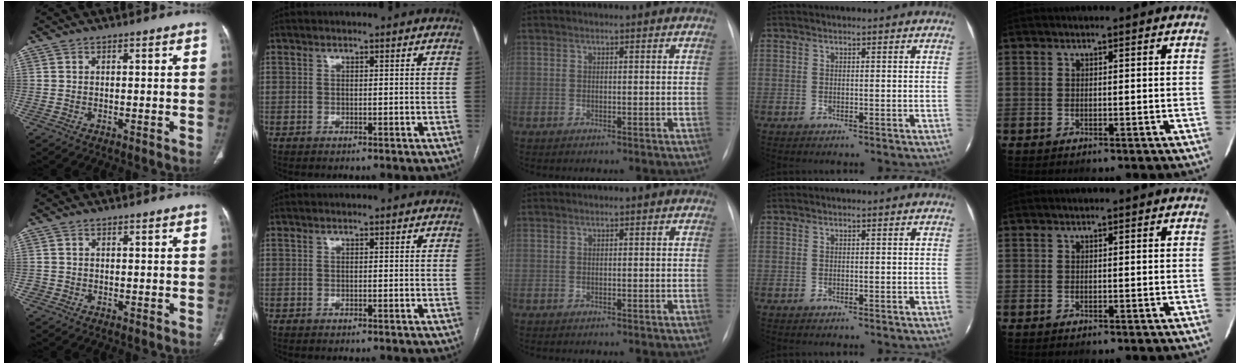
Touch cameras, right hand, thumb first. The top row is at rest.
{"thumb": {"total": 0.5, "force": [-0.2, 0.5, 0.0], "torque": [0.000, 0.004, -0.005]}}